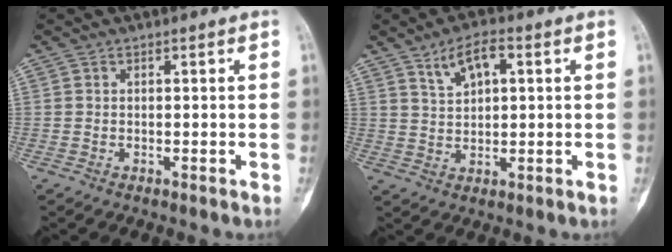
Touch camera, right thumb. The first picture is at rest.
{"total": 6.4, "force": [2.9, 3.0, 4.9], "torque": [-0.078, -0.005, 0.055]}